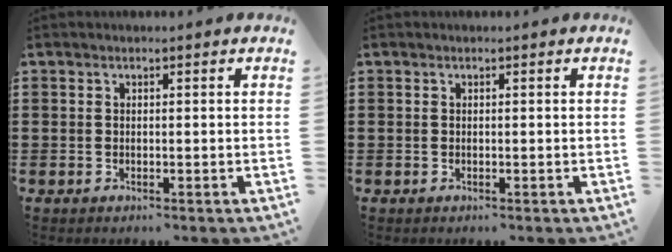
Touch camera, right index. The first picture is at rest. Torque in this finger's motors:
{"motor_torque": [-0.24, 0.75, 0.00, 0.02]}